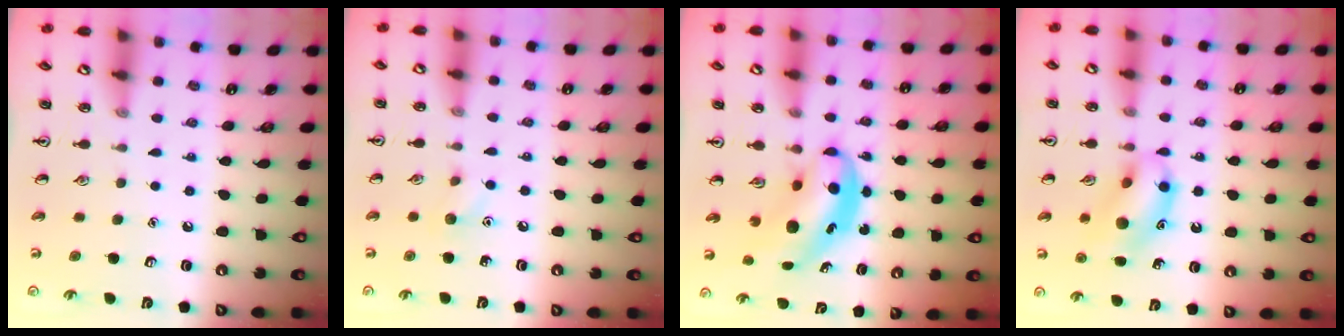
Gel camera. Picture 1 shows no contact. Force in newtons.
{"total": 5.7, "press": 5.4, "slide": 1.9}
{"total": 7.2, "press": 7.1, "slide": 1.3}
{"total": 13.5, "press": 13.4, "slide": 1.4}